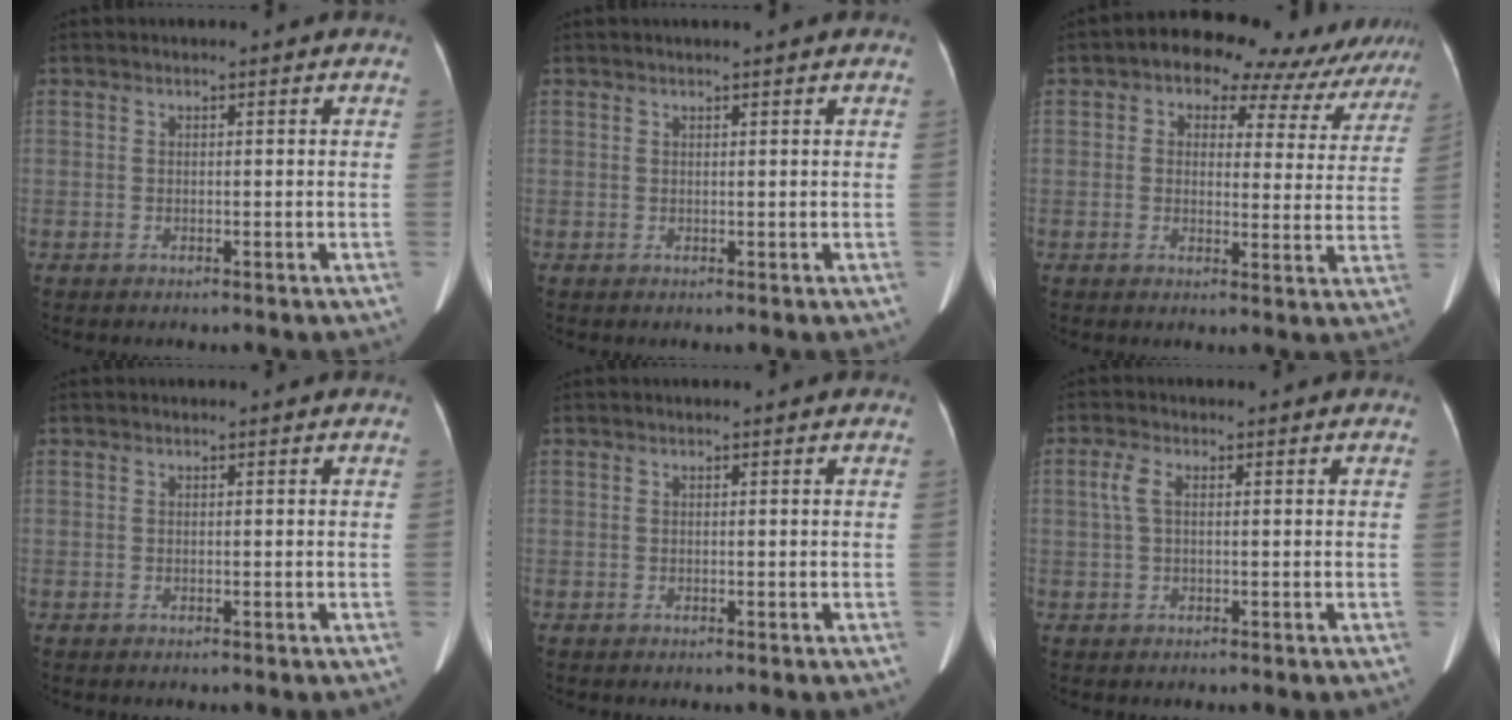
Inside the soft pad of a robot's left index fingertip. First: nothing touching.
{"total": 1.4, "force": [1.2, -0.3, 0.6], "torque": [-0.004, 0.012, 0.021]}
{"total": 14.1, "force": [10.7, 7.3, 5.5], "torque": [-0.049, 0.033, 0.107]}
{"total": 0.0}
{"total": 0.0}
{"total": 2.3, "force": [0.5, 0.8, 2.0], "torque": [-0.057, 0.011, 0.013]}